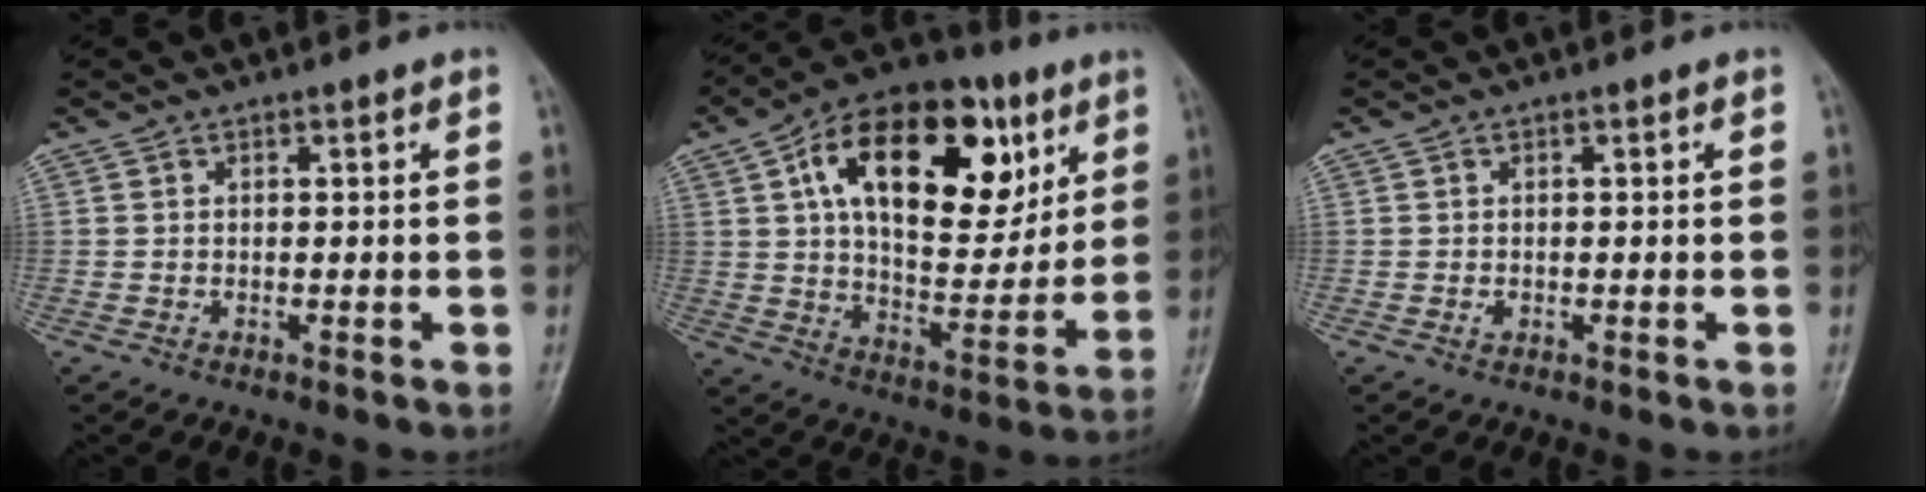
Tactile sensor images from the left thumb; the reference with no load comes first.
{"total": 25.8, "force": [9.8, 13.9, 19.4], "torque": [-0.270, -0.005, 0.153]}
{"total": 0.7, "force": [-0.3, 0.5, 0.3], "torque": [-0.004, 0.004, -0.005]}